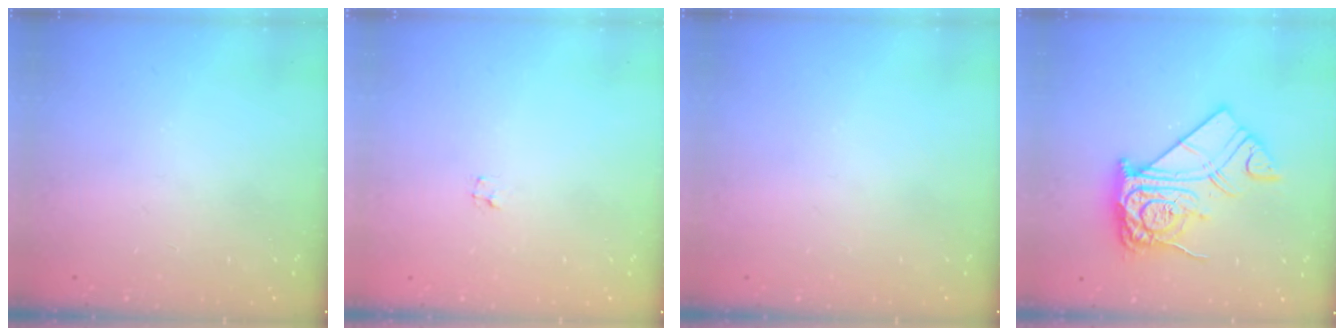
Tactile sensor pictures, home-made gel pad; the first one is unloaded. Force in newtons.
{"total": 1.2, "press": 1.2, "slide": 0.1}
{"total": 0.0}
{"total": 16.2, "press": 16.1, "slide": 1.3}